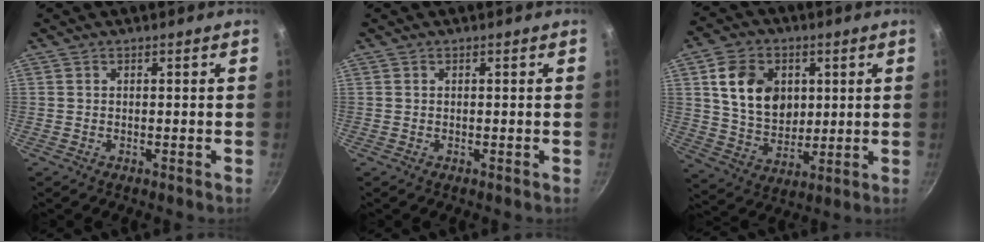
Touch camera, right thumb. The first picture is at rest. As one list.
[{"total": 0.0}, {"total": 13.4, "force": [3.5, 10.3, 8.0], "torque": [-0.109, -0.011, 0.068]}]